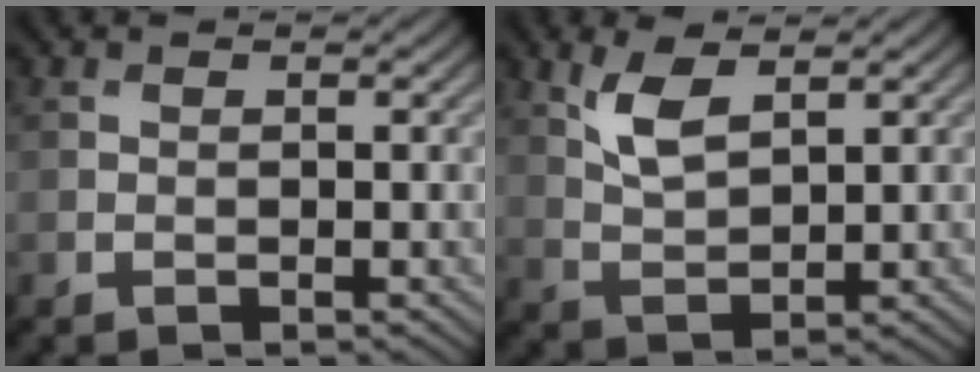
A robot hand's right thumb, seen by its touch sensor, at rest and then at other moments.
{"total": 4.5, "force": [2.5, 1.8, 3.3], "torque": [-0.083, -0.001, 0.053]}